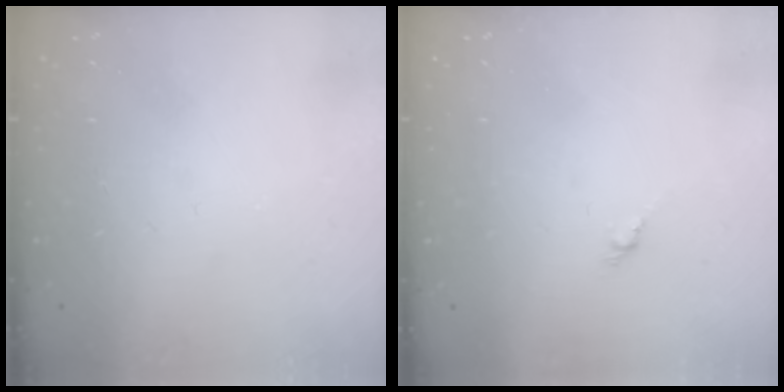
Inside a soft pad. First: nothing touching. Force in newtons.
{"total": 1.6, "press": 1.5, "slide": 0.5}